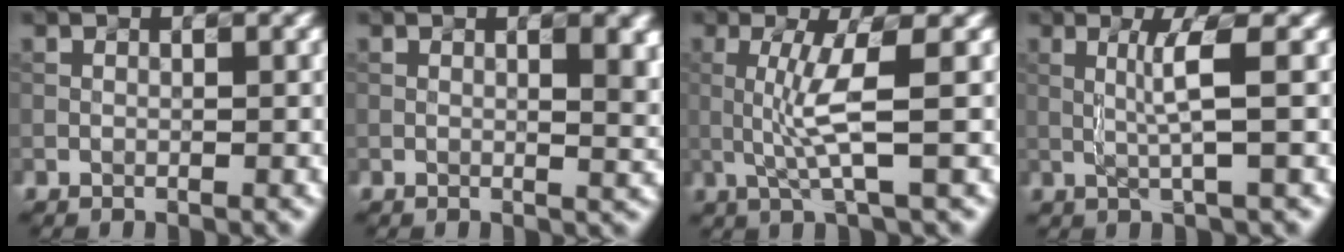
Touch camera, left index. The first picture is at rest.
{"total": 4.5, "force": [1.2, 1.8, 4.0], "torque": [-0.024, 0.013, 0.023]}
{"total": 3.7, "force": [-0.2, 0.1, 3.7], "torque": [-0.089, 0.002, 0.010]}
{"total": 2.6, "force": [0.1, -0.2, 2.6], "torque": [-0.060, 0.001, 0.016]}